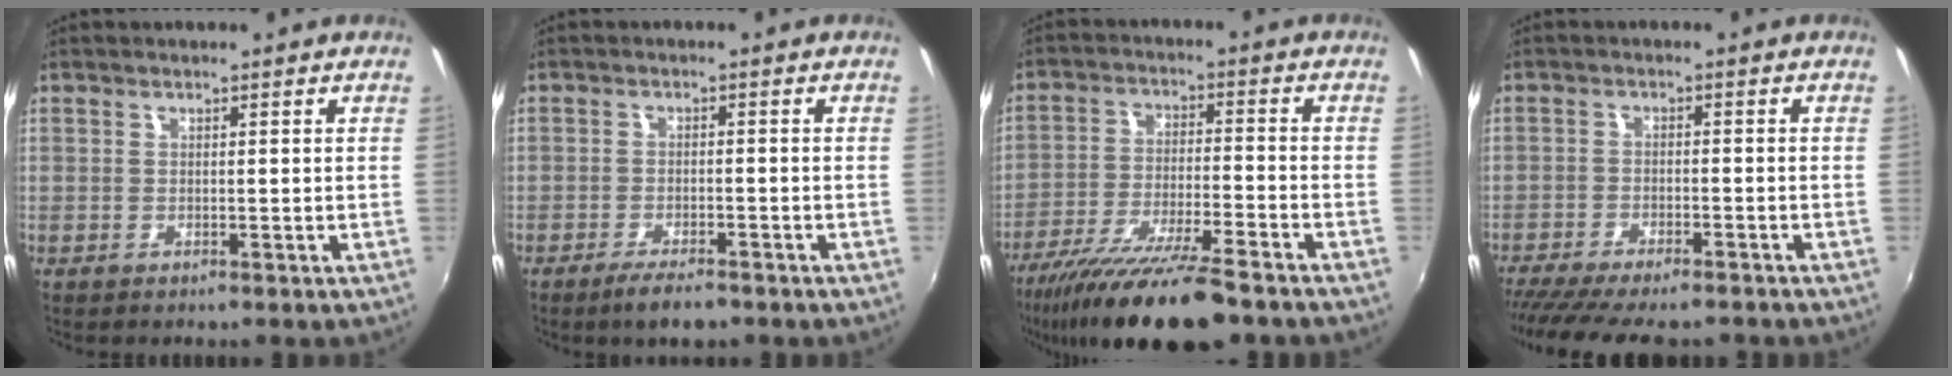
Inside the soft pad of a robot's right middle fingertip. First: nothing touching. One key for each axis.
{"total": 4.9, "fx": -3.7, "fy": 1.2, "fz": 2.9, "tx": -0.066, "ty": -0.009, "tz": -0.066}
{"total": 17.2, "fx": -13.7, "fy": 1.9, "fz": 10.3, "tx": -0.203, "ty": -0.040, "tz": -0.232}
{"total": 13.7, "fx": -11.8, "fy": 2.6, "fz": 6.6, "tx": -0.139, "ty": -0.042, "tz": -0.182}